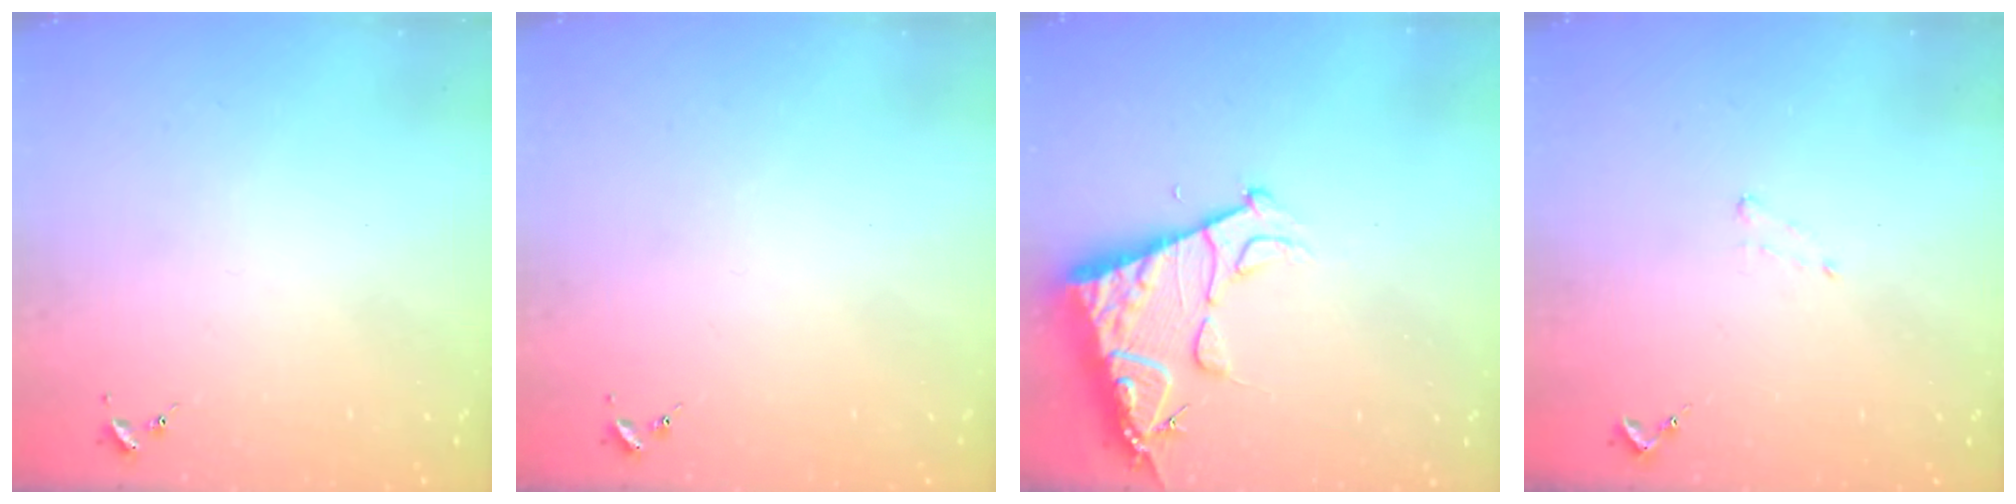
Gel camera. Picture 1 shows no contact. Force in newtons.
{"total": 0.0}
{"total": 13.0, "press": 12.9, "slide": 1.3}
{"total": 3.8, "press": 3.8, "slide": 0.5}